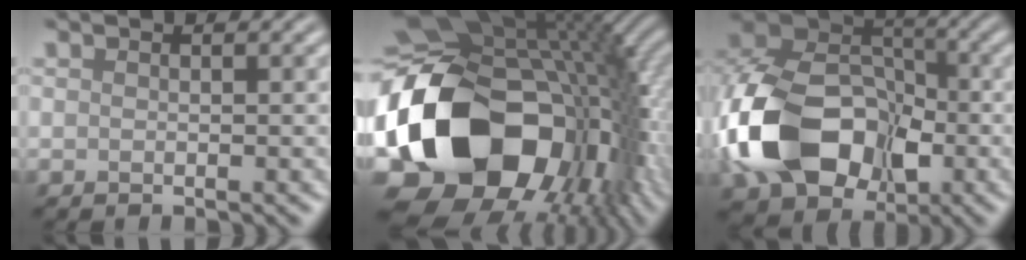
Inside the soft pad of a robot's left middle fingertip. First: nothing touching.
{"total": 18.0, "force": [-3.4, 12.7, 12.3], "torque": [-0.240, -0.019, -0.049]}
{"total": 14.4, "force": [-4.4, 10.2, 9.1], "torque": [-0.205, -0.011, -0.091]}